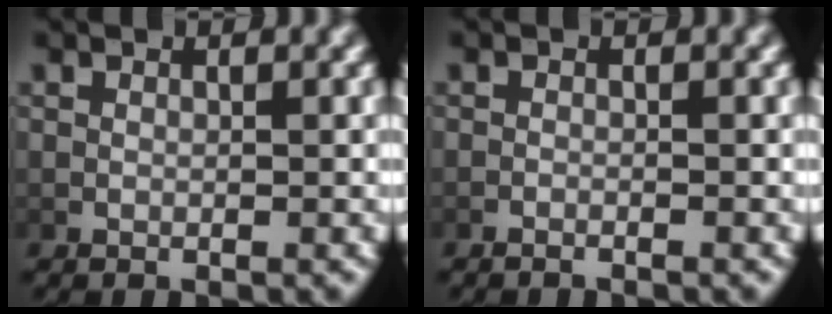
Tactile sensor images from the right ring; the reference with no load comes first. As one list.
[{"total": 0.9, "force": [-0.9, 0.0, 0.1], "torque": [-0.007, 0.000, -0.018]}]